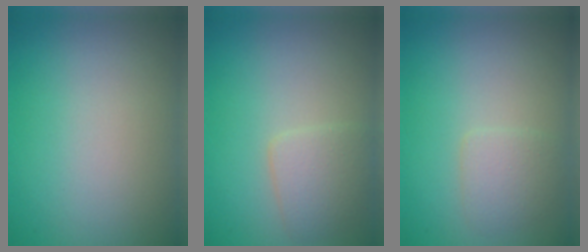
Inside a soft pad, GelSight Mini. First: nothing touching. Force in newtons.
{"total": 2.5, "press": 2.5, "slide": 0.1}
{"total": 1.8, "press": 1.8, "slide": 0.1}